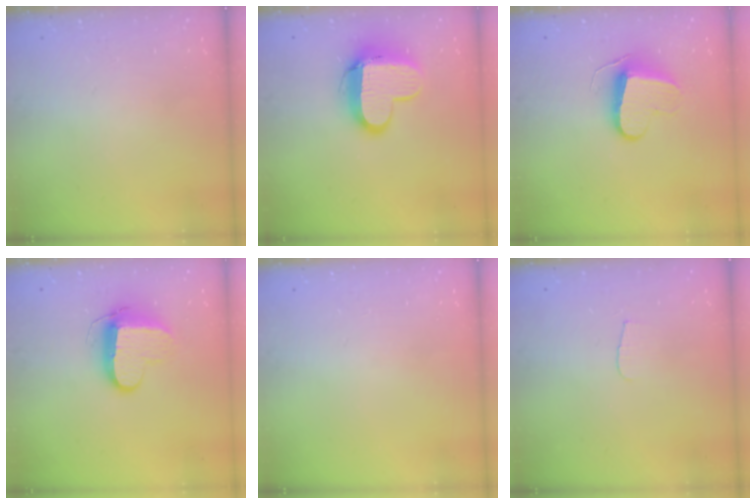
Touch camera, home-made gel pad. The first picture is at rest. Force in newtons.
{"total": 12.1, "press": 12.0, "slide": 1.2}
{"total": 9.0, "press": 9.0, "slide": 0.1}
{"total": 10.4, "press": 10.4, "slide": 0.5}
{"total": 0.0}
{"total": 3.3, "press": 3.3, "slide": 0.4}